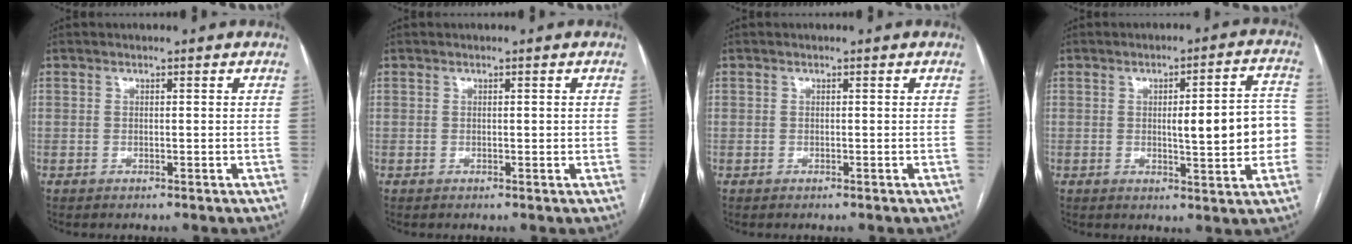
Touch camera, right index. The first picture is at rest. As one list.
[{"total": 0.8, "force": [0.1, 0.3, 0.7], "torque": [-0.011, 0.000, 0.002]}, {"total": 0.0}, {"total": 10.5, "force": [-0.6, 2.2, 10.3], "torque": [-0.126, 0.021, -0.005]}]